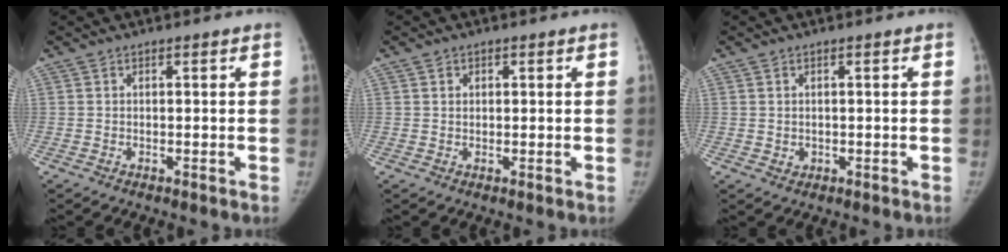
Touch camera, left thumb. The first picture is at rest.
{"total": 1.7, "force": [0.5, 1.4, 0.7], "torque": [-0.002, -0.001, 0.008]}
{"total": 1.6, "force": [0.1, 1.5, 0.7], "torque": [-0.006, 0.000, 0.007]}